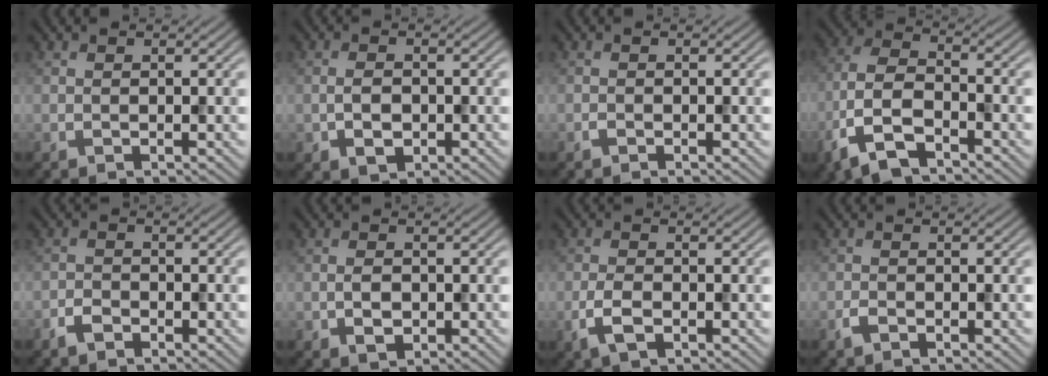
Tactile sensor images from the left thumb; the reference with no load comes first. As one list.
[{"total": 2.8, "force": [-0.8, 1.8, 2.0], "torque": [-0.038, -0.003, -0.012]}, {"total": 0.5, "force": [-0.4, 0.2, 0.2], "torque": [-0.004, 0.001, -0.009]}, {"total": 9.6, "force": [-5.7, 4.1, 6.5], "torque": [-0.147, -0.011, -0.129]}, {"total": 2.1, "force": [-1.6, 1.1, 1.0], "torque": [-0.019, 0.000, -0.035]}, {"total": 2.3, "force": [-0.6, 1.5, 1.7], "torque": [-0.033, -0.002, -0.009]}, {"total": 3.3, "force": [-1.5, 1.4, 2.6], "torque": [-0.060, -0.004, -0.035]}, {"total": 1.3, "force": [-1.0, 0.5, 0.7], "torque": [-0.018, -0.001, -0.023]}]